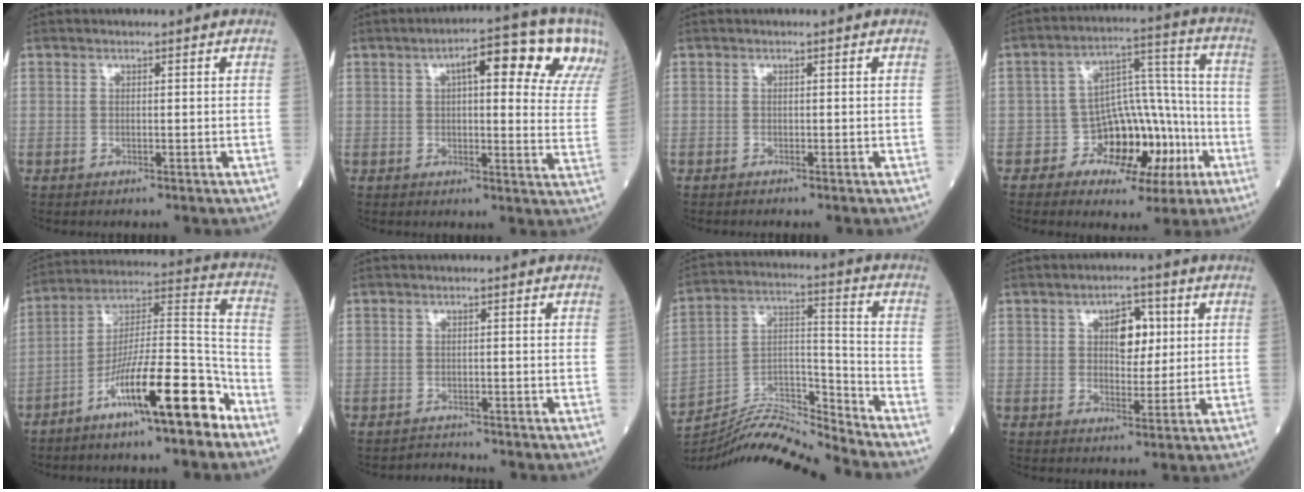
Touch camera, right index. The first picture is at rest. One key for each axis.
{"total": 15.7, "fx": 8.2, "fy": 4.1, "fz": 12.7, "tx": -0.165, "ty": 0.022, "tz": 0.087}
{"total": 0.6, "fx": -0.6, "fy": 0.0, "fz": 0.1, "tx": -0.002, "ty": -0.001, "tz": -0.012}
{"total": 11.0, "fx": -4.0, "fy": 7.5, "fz": 6.9, "tx": -0.087, "ty": 0.038, "tz": -0.048}
{"total": 15.3, "fx": -9.1, "fy": 1.5, "fz": 12.2, "tx": -0.213, "ty": 0.011, "tz": -0.154}
{"total": 1.7, "fx": -1.4, "fy": -0.2, "fz": -1.0, "tx": 0.017, "ty": -0.013, "tz": -0.023}
{"total": 13.3, "fx": -13.1, "fy": -1.2, "fz": 2.1, "tx": -0.040, "ty": 0.045, "tz": -0.241}
{"total": 5.5, "fx": 1.6, "fy": 2.9, "fz": 4.4, "tx": -0.063, "ty": 0.011, "tz": 0.025}